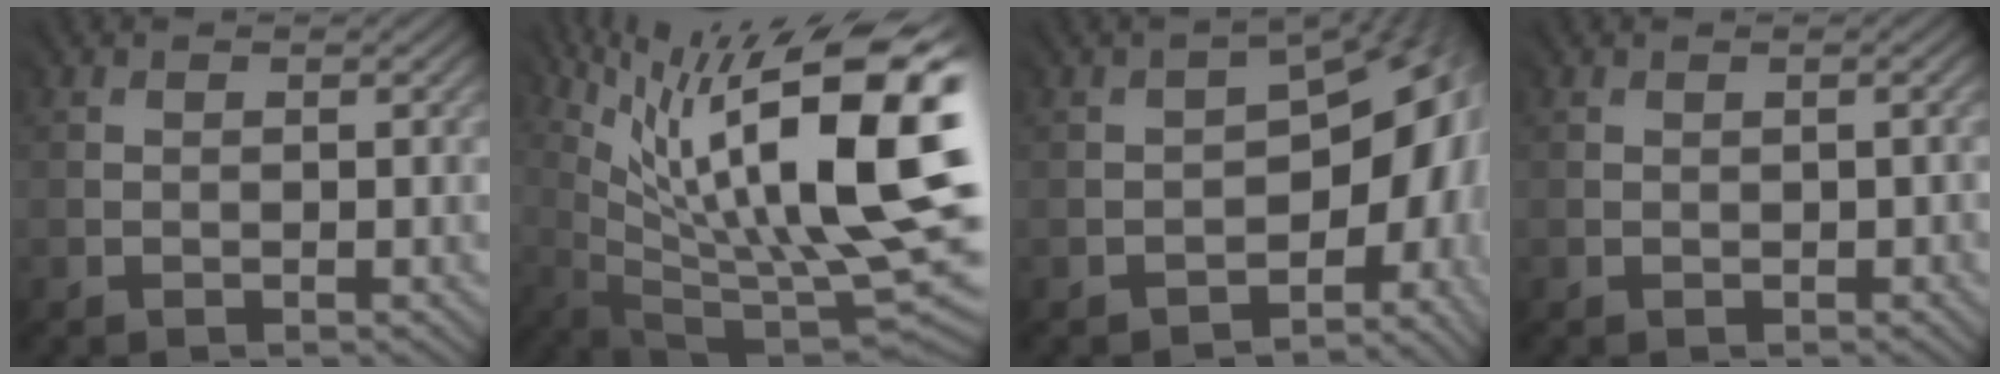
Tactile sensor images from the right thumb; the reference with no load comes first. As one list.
[{"total": 18.7, "force": [6.6, 5.4, 16.6], "torque": [-0.249, 0.020, 0.128]}, {"total": 12.4, "force": [-4.3, 7.5, 8.9], "torque": [-0.094, -0.025, -0.043]}, {"total": 0.0}]